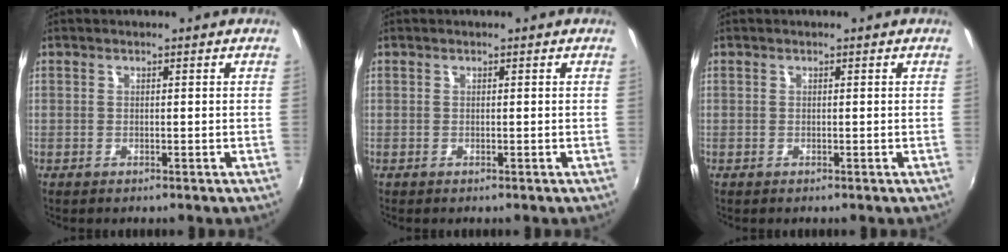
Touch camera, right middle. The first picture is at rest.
{"total": 0.0}
{"total": 0.0}